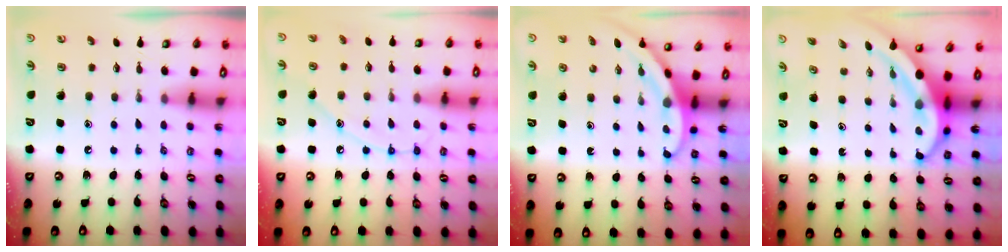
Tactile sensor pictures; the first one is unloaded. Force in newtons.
{"total": 8.8, "press": 8.8, "slide": 0.7}
{"total": 3.3, "press": 3.3, "slide": 0.1}
{"total": 6.2, "press": 6.0, "slide": 1.5}